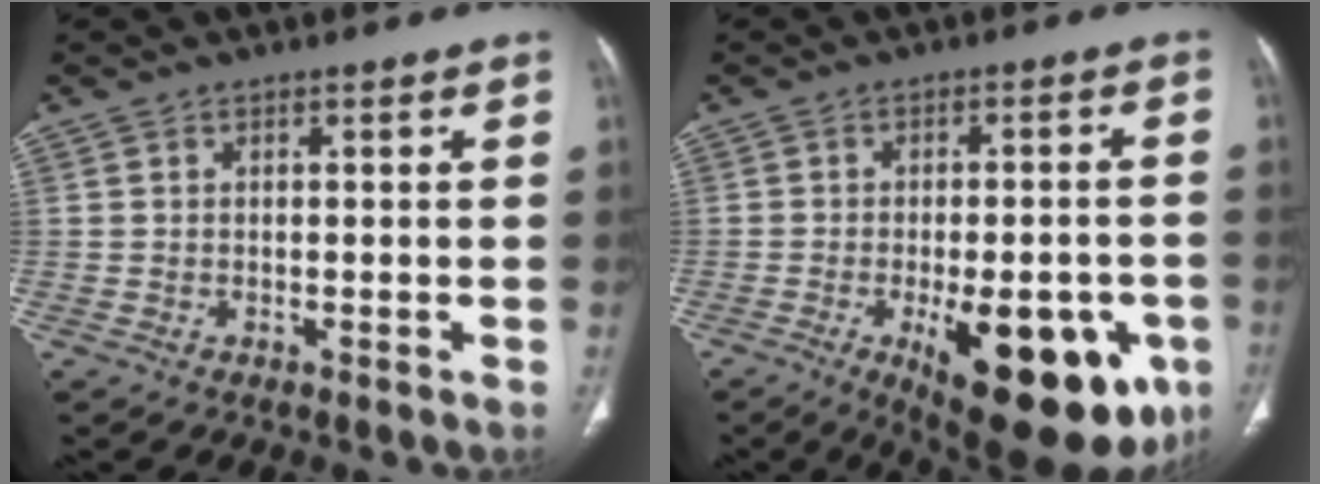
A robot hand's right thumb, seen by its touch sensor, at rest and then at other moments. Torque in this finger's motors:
{"motor_torque": [1.85, 2.75, 0.14, -0.12, 0.49]}